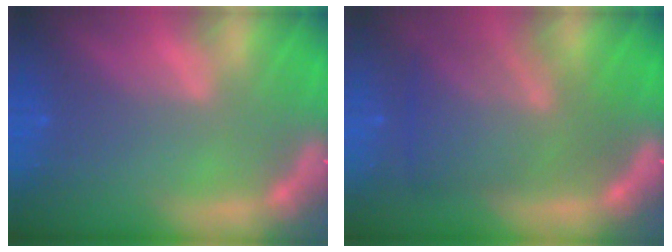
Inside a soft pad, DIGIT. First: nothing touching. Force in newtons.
{"total": 7.6}